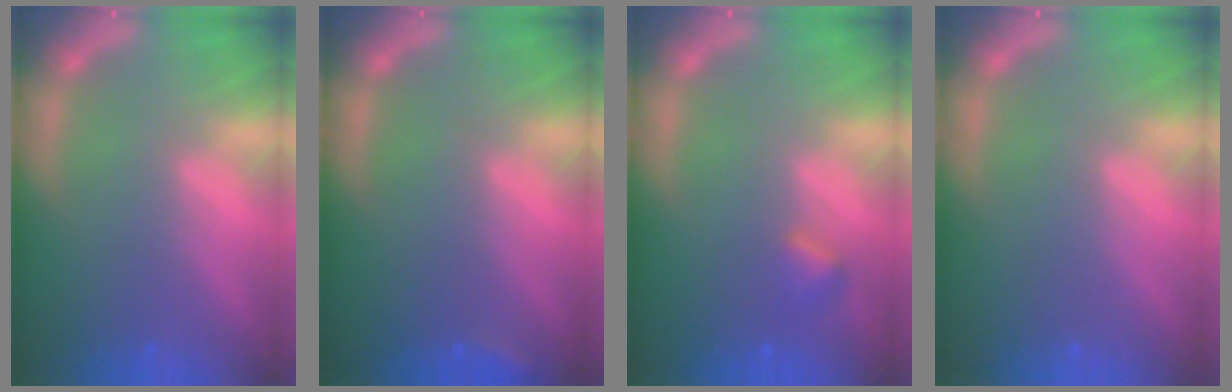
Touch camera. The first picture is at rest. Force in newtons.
{"total": 1.4}
{"total": 1.4}
{"total": 0.0}